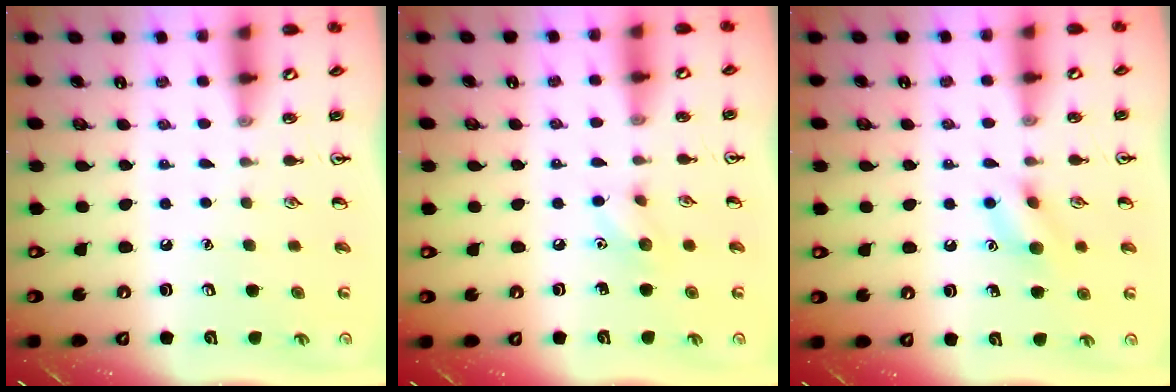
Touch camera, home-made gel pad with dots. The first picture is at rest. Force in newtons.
{"total": 5.5, "press": 5.3, "slide": 1.2}
{"total": 9.0, "press": 8.9, "slide": 0.6}